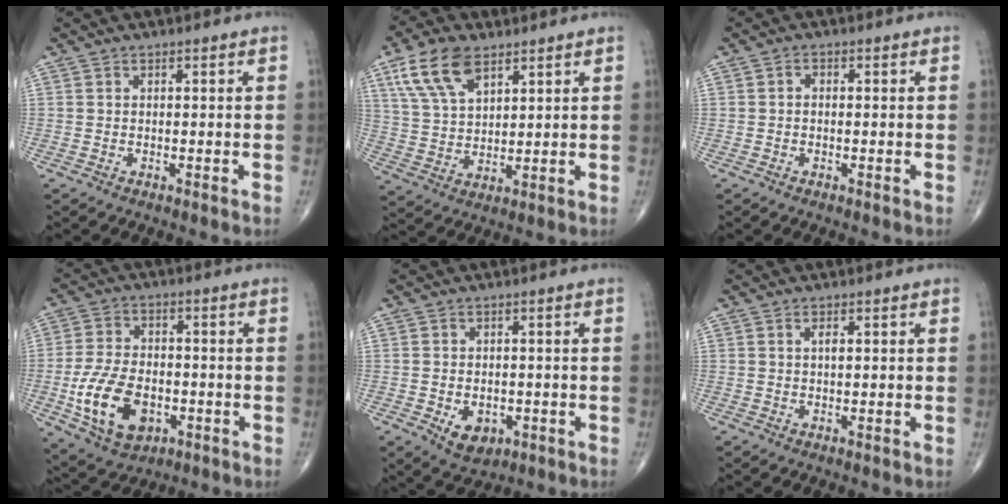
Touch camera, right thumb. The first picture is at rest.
{"total": 11.4, "force": [6.3, 5.8, 7.5], "torque": [-0.135, -0.016, 0.128]}
{"total": 1.2, "force": [-0.1, 0.9, 0.8], "torque": [-0.009, 0.006, -0.003]}
{"total": 14.1, "force": [-3.8, 8.9, 10.2], "torque": [-0.177, 0.009, -0.062]}
{"total": 5.9, "force": [-1.9, 4.1, 3.7], "torque": [-0.042, 0.005, -0.019]}
{"total": 1.4, "force": [0.3, 0.6, 1.2], "torque": [-0.021, 0.000, 0.004]}